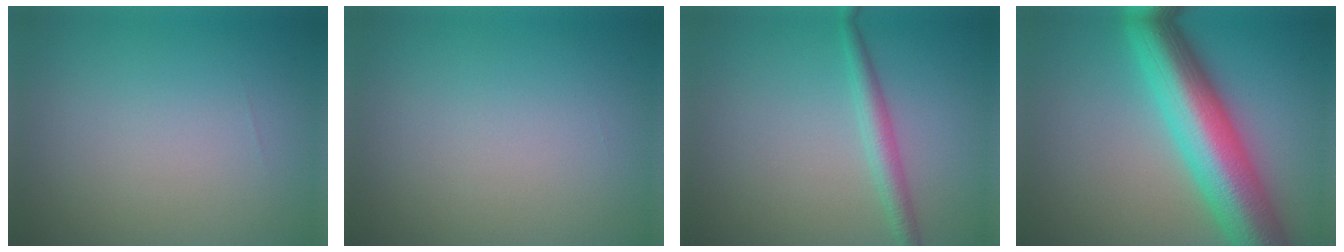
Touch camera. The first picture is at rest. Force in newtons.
{"total": 0.0}
{"total": 2.3, "press": 2.3, "slide": 0.0}
{"total": 11.2, "press": 11.2, "slide": 0.3}